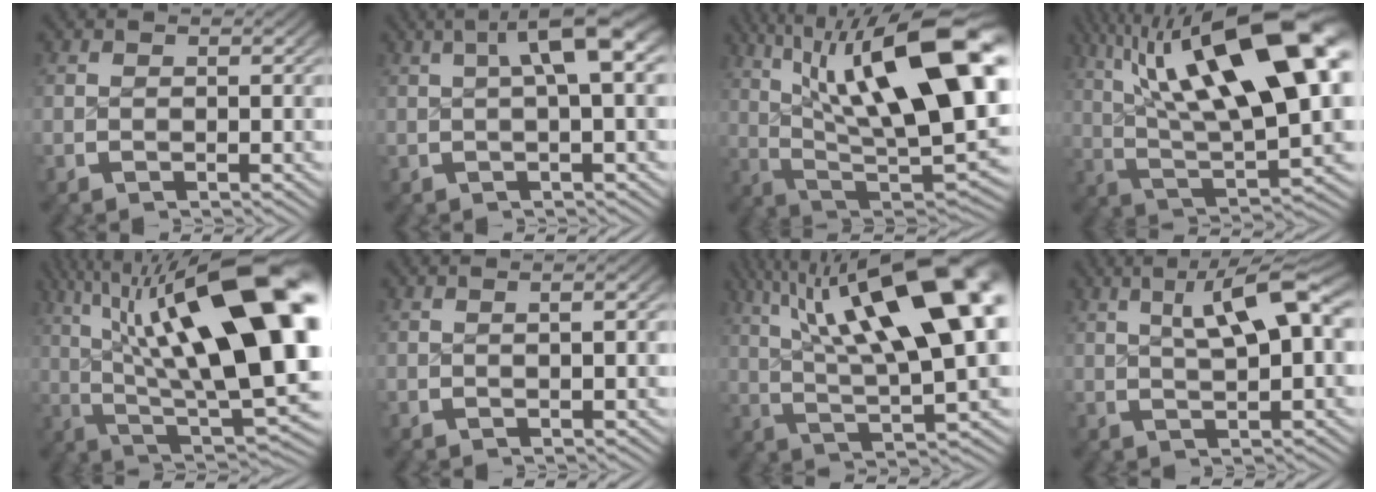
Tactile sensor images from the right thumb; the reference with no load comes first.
{"total": 7.3, "force": [2.9, 2.5, 6.2], "torque": [-0.078, 0.035, 0.028]}
{"total": 17.5, "force": [2.0, 8.9, 15.0], "torque": [-0.260, -0.041, 0.058]}
{"total": 15.9, "force": [2.8, 7.2, 13.9], "torque": [-0.237, -0.014, 0.058]}
{"total": 19.4, "force": [1.8, 9.2, 17.0], "torque": [-0.264, -0.036, 0.051]}
{"total": 1.2, "force": [0.3, 0.1, 1.2], "torque": [-0.018, 0.002, 0.009]}
{"total": 13.8, "force": [3.2, 5.6, 12.2], "torque": [-0.189, -0.005, 0.056]}
{"total": 8.6, "force": [3.2, 3.3, 7.3], "torque": [-0.100, 0.024, 0.045]}